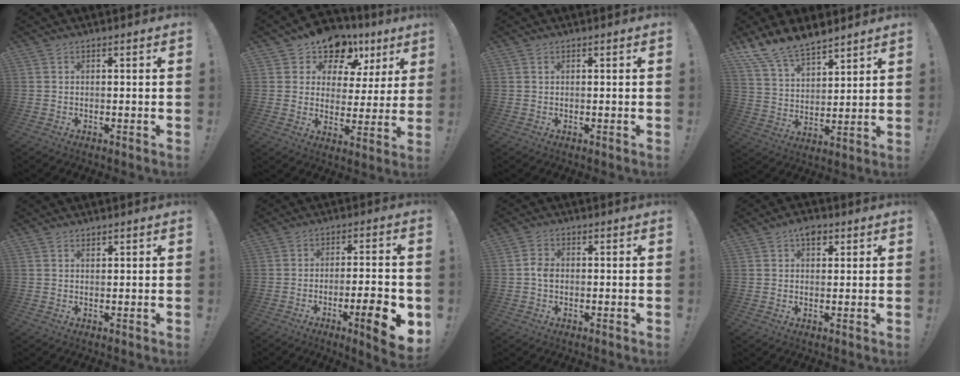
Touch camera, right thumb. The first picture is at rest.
{"total": 12.1, "force": [8.9, 6.9, 4.4], "torque": [-0.070, -0.063, 0.159]}
{"total": 0.5, "force": [0.3, 0.3, 0.3], "torque": [-0.001, -0.001, 0.005]}
{"total": 11.8, "force": [10.4, 4.3, 3.6], "torque": [-0.088, -0.072, 0.200]}
{"total": 0.9, "force": [0.8, 0.3, 0.1], "torque": [0.015, -0.007, 0.012]}
{"total": 12.2, "force": [-4.6, 1.7, 11.1], "torque": [-0.140, 0.009, -0.065]}
{"total": 3.2, "force": [-0.8, 2.2, 2.1], "torque": [-0.033, 0.008, -0.015]}
{"total": 4.7, "force": [2.6, 2.9, 2.7], "torque": [-0.026, -0.006, 0.042]}